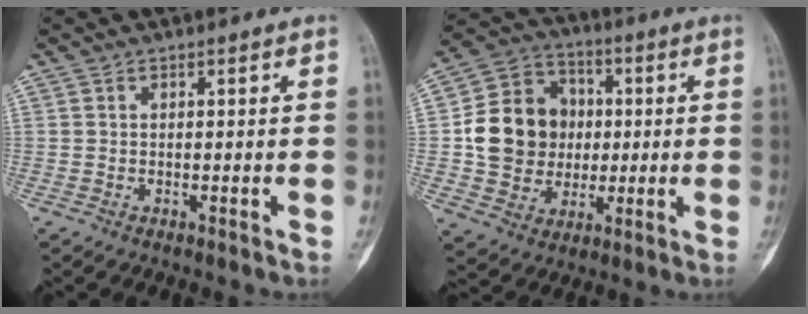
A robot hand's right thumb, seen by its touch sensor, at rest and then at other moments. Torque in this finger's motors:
{"motor_torque": [1.67, 1.83, 0.35, -0.44, 0.03]}